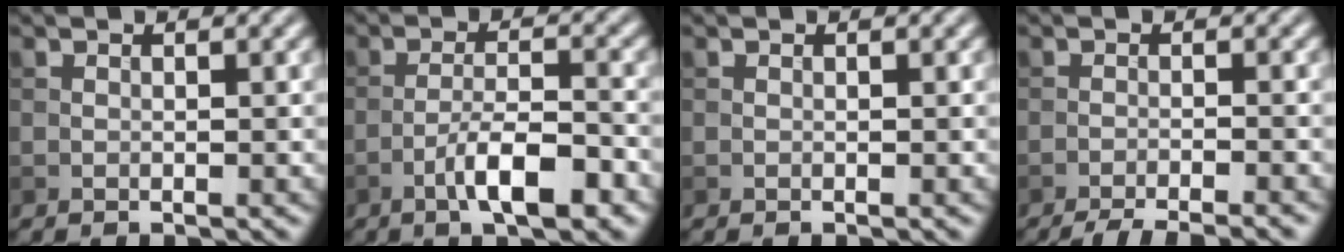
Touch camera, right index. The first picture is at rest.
{"total": 5.6, "force": [-2.9, 1.4, 4.6], "torque": [-0.079, 0.007, -0.050]}
{"total": 0.0}
{"total": 5.3, "force": [-4.6, 0.8, 2.6], "torque": [-0.038, -0.013, -0.073]}